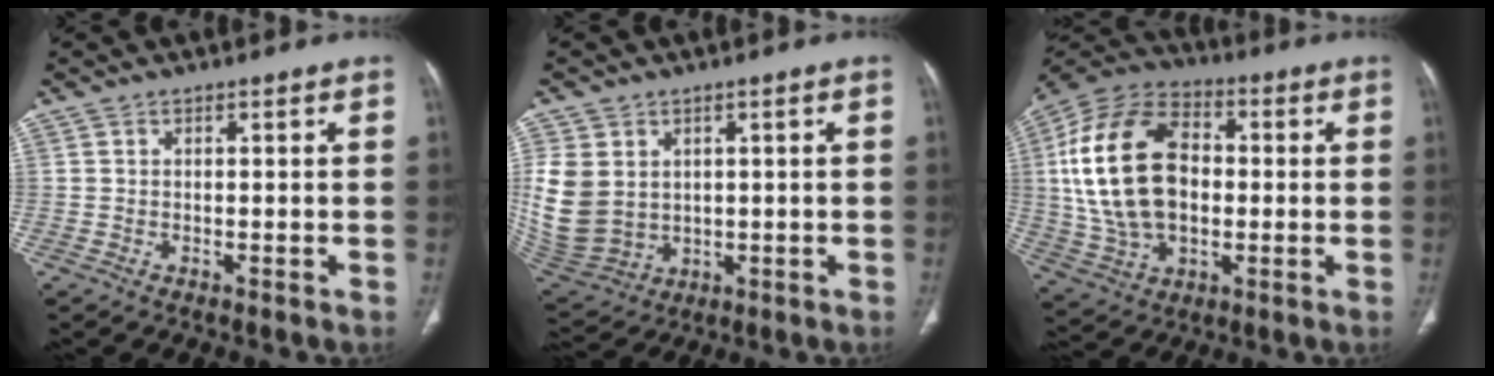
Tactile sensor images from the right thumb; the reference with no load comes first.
{"total": 14.2, "force": [2.1, 11.5, 8.1], "torque": [-0.181, -0.010, 0.072]}
{"total": 22.7, "force": [1.3, 14.8, 17.2], "torque": [-0.322, 0.017, 0.027]}